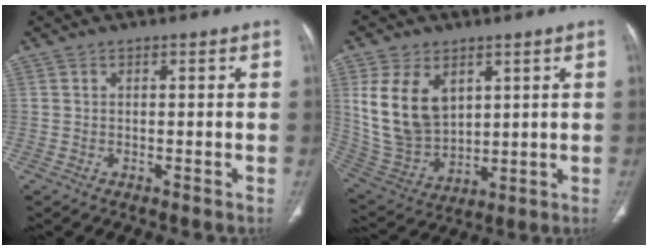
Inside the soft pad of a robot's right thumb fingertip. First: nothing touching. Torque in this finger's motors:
{"motor_torque": [-0.22, 0.67, 0.56, 0.10, 0.19]}